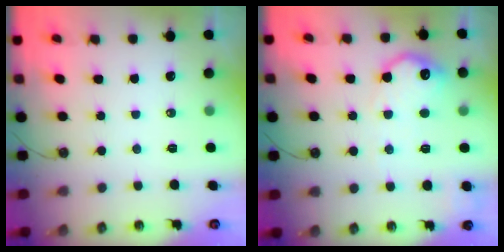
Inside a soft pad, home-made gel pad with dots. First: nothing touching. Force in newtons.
{"total": 12.7, "press": 12.7, "slide": 0.5}